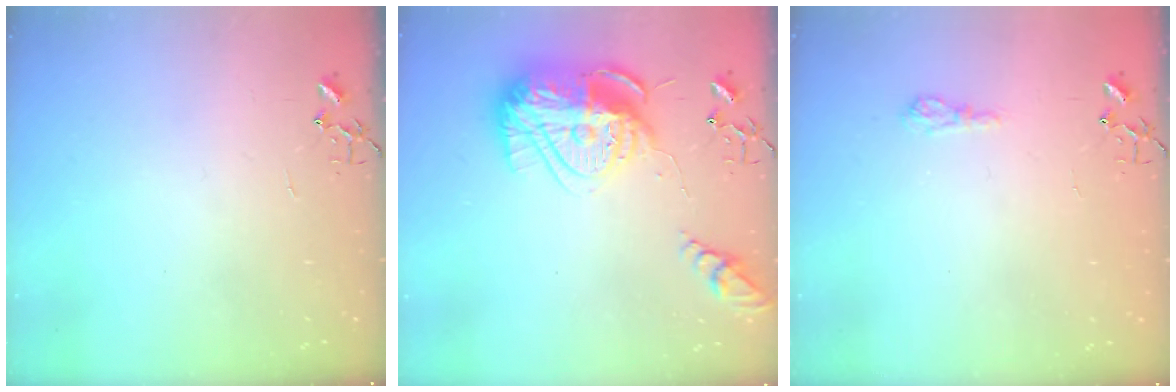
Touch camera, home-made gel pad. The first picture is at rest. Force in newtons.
{"total": 18.9, "press": 18.9, "slide": 1.6}
{"total": 6.5, "press": 6.5, "slide": 0.7}